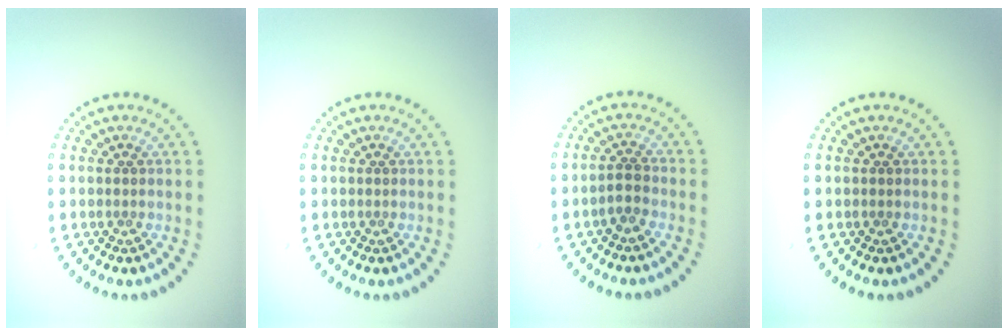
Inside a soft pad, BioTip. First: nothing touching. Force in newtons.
{"total": 0.0}
{"total": 1.7, "press": 1.5, "slide": 0.9}
{"total": 0.0}